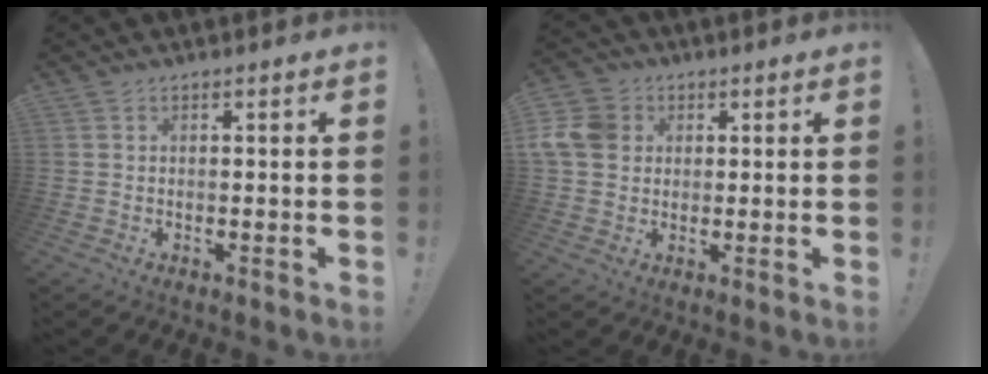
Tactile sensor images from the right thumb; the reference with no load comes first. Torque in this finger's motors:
{"motor_torque": [0.13, 0.13, -0.02, 0.08, 0.21]}